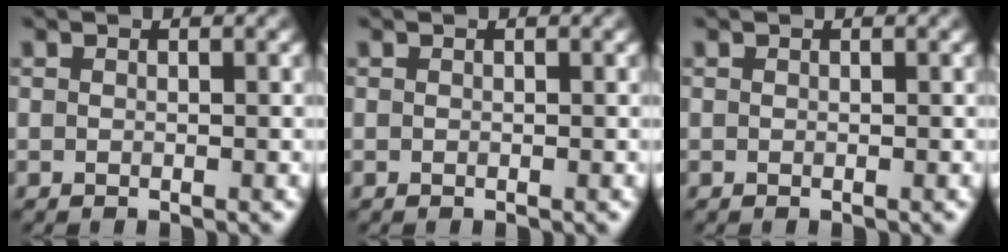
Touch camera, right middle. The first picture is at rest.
{"total": 0.0}
{"total": 0.0}